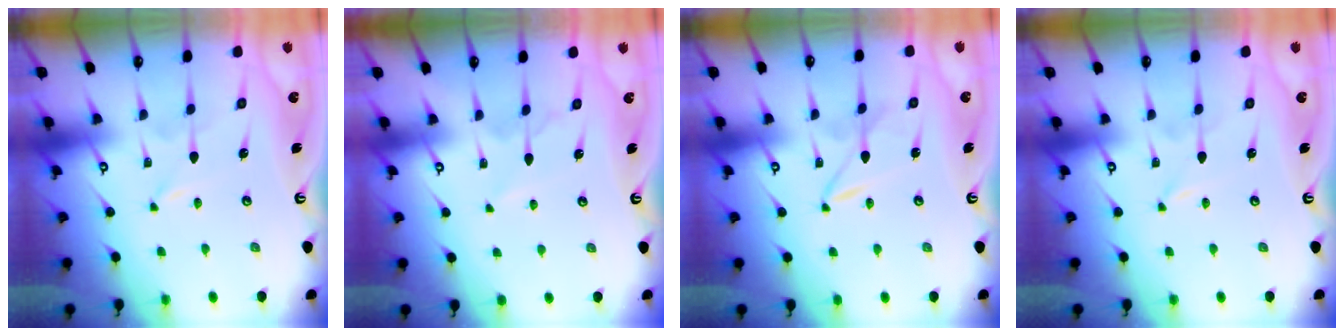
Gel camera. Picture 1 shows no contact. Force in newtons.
{"total": 3.9, "press": 3.9, "slide": 0.4}
{"total": 1.6, "press": 1.6, "slide": 0.1}
{"total": 0.0}